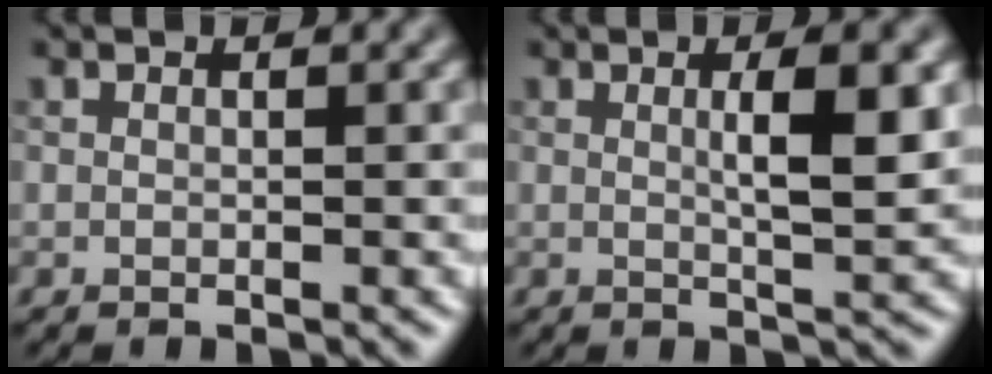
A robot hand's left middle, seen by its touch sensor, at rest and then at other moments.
{"total": 4.1, "force": [0.8, 0.8, 4.0], "torque": [-0.060, 0.001, 0.012]}